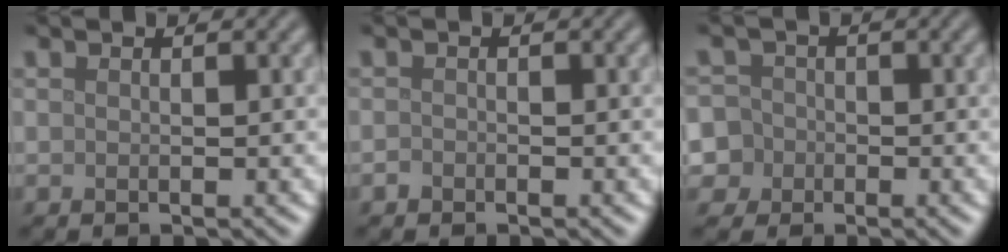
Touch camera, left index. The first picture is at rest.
{"total": 0.7, "force": [-0.5, 0.5, 0.1], "torque": [0.000, -0.002, -0.010]}
{"total": 7.7, "force": [-2.3, 7.2, 1.8], "torque": [-0.050, 0.006, -0.083]}